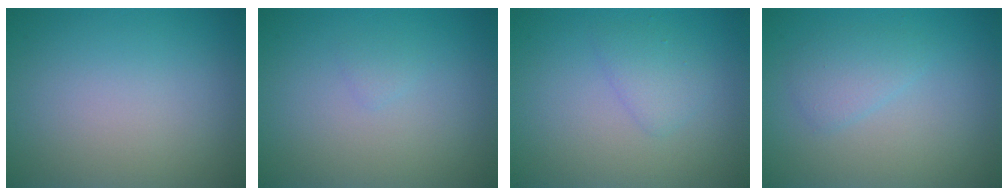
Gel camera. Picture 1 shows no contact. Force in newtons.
{"total": 0.6, "press": 0.6, "slide": 0.1}
{"total": 1.7, "press": 1.7, "slide": 0.1}
{"total": 1.7, "press": 1.7, "slide": 0.1}